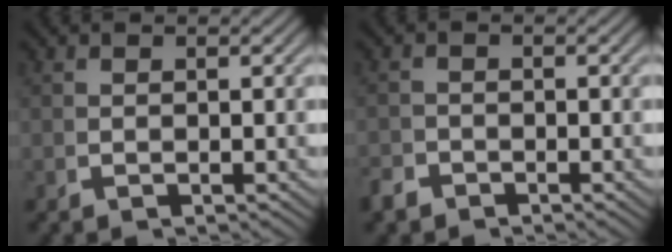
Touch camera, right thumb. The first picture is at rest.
{"total": 1.6, "force": [-1.5, 0.6, -0.2], "torque": [0.009, -0.008, -0.027]}